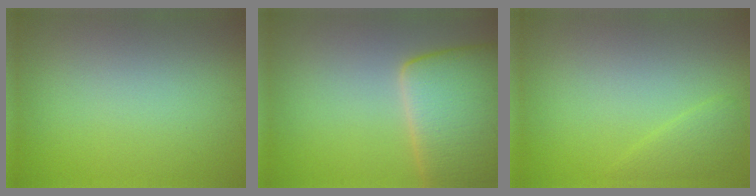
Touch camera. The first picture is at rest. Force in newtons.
{"total": 9.2, "press": 9.2, "slide": 0.7}
{"total": 1.5, "press": 1.5, "slide": 0.1}